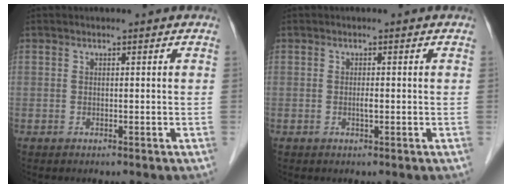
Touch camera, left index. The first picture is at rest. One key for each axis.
{"total": 0.8, "fx": -0.2, "fy": 0.1, "fz": 0.8, "tx": -0.016, "ty": 0.000, "tz": -0.003}